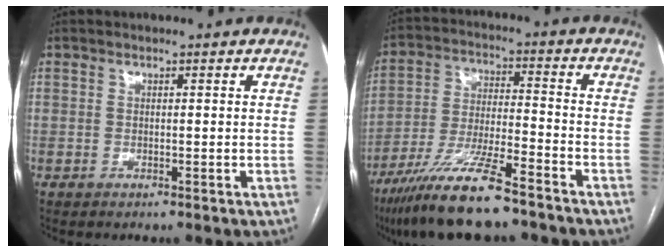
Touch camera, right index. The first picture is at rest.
{"total": 14.1, "force": [-10.6, 1.5, 9.2], "torque": [-0.183, -0.028, -0.189]}